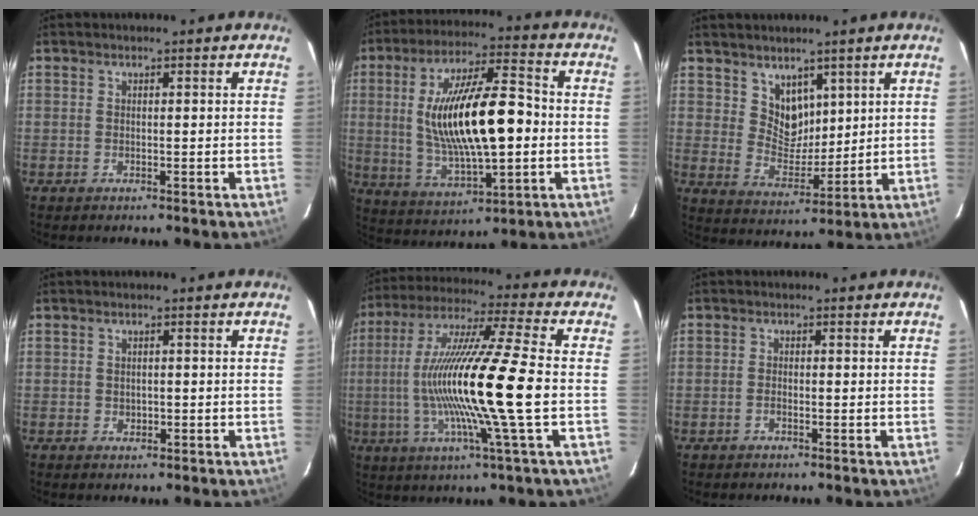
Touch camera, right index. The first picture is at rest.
{"total": 19.3, "force": [-0.1, 6.2, 18.3], "torque": [-0.335, 0.007, 0.012]}
{"total": 6.8, "force": [4.2, 4.7, 2.4], "torque": [-0.033, 0.001, 0.087]}
{"total": 1.4, "force": [-0.2, 1.3, 0.6], "torque": [-0.007, 0.002, -0.001]}
{"total": 19.3, "force": [-2.0, -1.0, 19.1], "torque": [-0.360, -0.006, -0.041]}
{"total": 1.0, "force": [-0.5, 0.5, 0.6], "torque": [-0.015, 0.002, -0.010]}